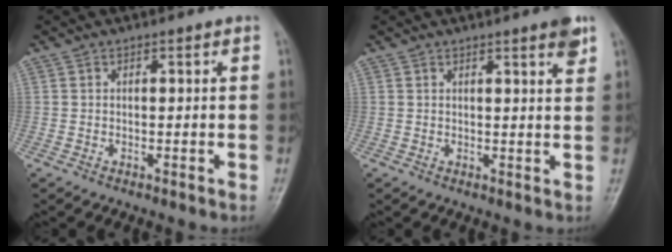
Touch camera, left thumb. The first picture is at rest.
{"total": 3.6, "force": [2.4, 0.4, 2.7], "torque": [-0.028, -0.013, 0.029]}